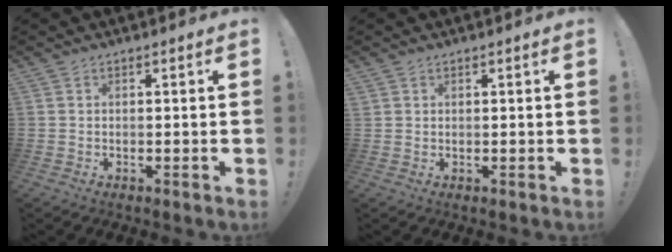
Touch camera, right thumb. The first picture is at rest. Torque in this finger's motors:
{"motor_torque": [-0.05, 0.10, 0.16, 0.00, 0.00]}